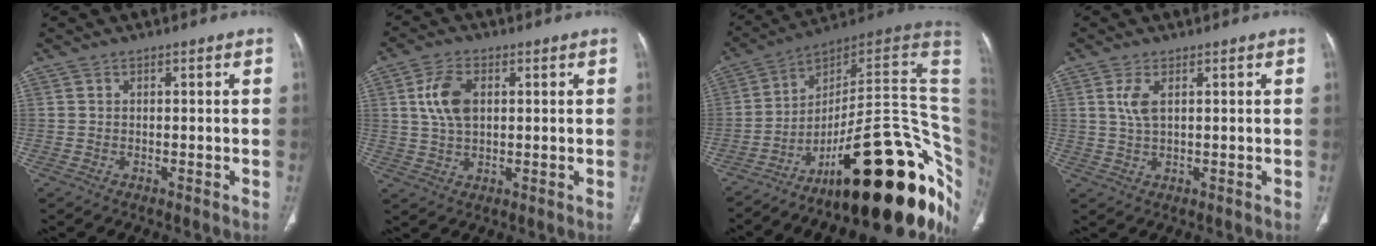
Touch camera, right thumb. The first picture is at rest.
{"total": 7.5, "force": [1.7, 4.4, 5.8], "torque": [-0.113, 0.001, 0.035]}
{"total": 31.1, "force": [-10.3, 9.9, 27.6], "torque": [-0.248, 0.106, -0.148]}
{"total": 3.5, "force": [1.2, 1.3, 3.0], "torque": [-0.073, -0.001, 0.030]}